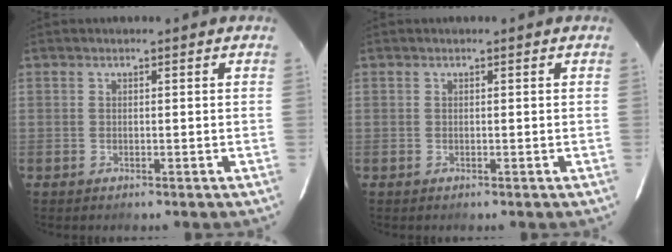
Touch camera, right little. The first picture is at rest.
{"total": 0.0}